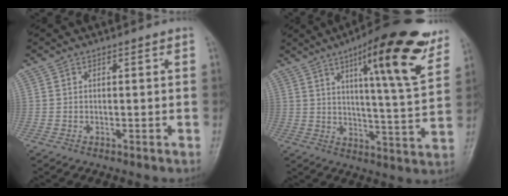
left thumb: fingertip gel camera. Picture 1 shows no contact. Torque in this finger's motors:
{"motor_torque": [0.68, 0.53, 1.81, -0.95, 0.11]}